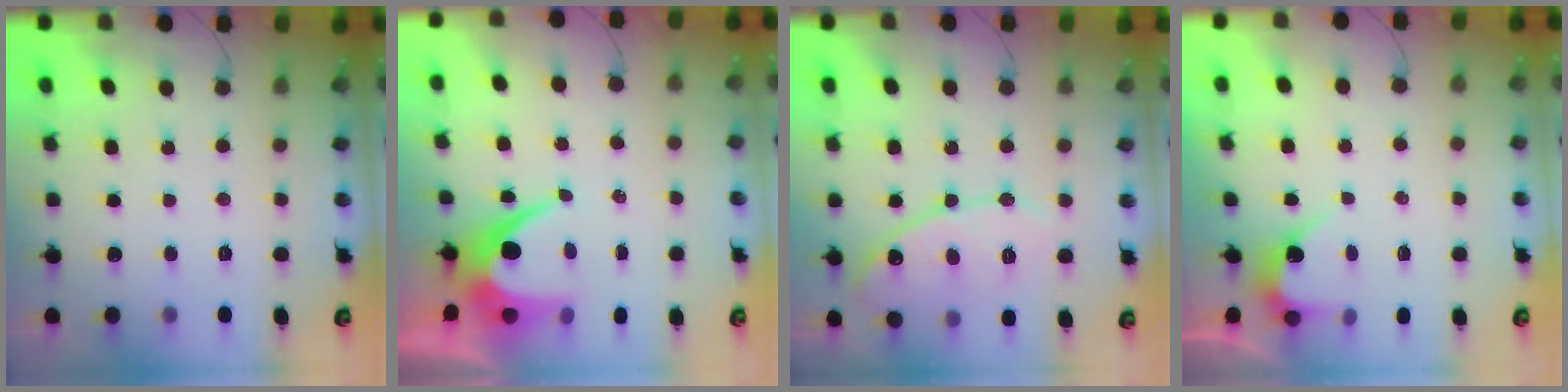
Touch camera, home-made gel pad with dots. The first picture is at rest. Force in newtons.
{"total": 7.4, "press": 7.4, "slide": 0.5}
{"total": 11.9, "press": 11.8, "slide": 1.1}
{"total": 3.6, "press": 3.6, "slide": 0.3}